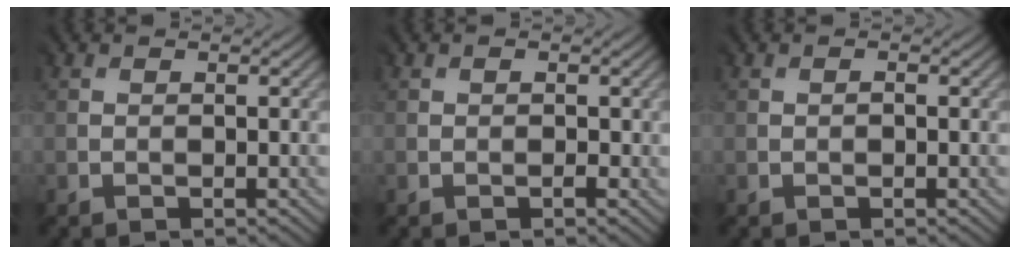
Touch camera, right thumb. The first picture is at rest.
{"total": 0.6, "force": [-0.2, 0.4, 0.4], "torque": [-0.008, 0.001, -0.002]}
{"total": 0.0}